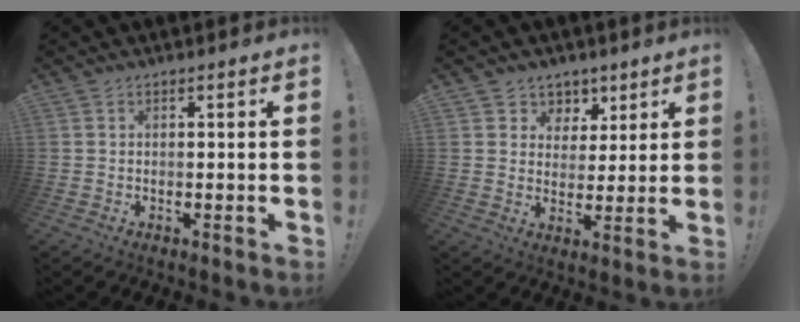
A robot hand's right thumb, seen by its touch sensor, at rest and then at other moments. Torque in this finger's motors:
{"motor_torque": [-0.19, 0.00, -0.25, 0.28, 0.12]}